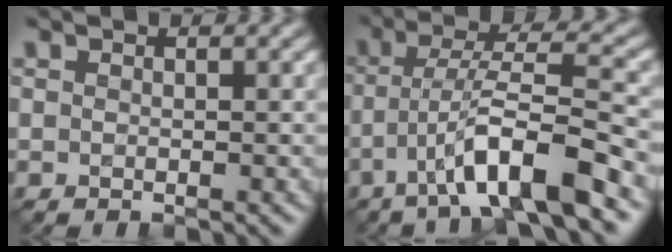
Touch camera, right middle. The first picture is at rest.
{"total": 7.8, "force": [-3.9, 1.3, 6.6], "torque": [-0.113, 0.013, -0.073]}